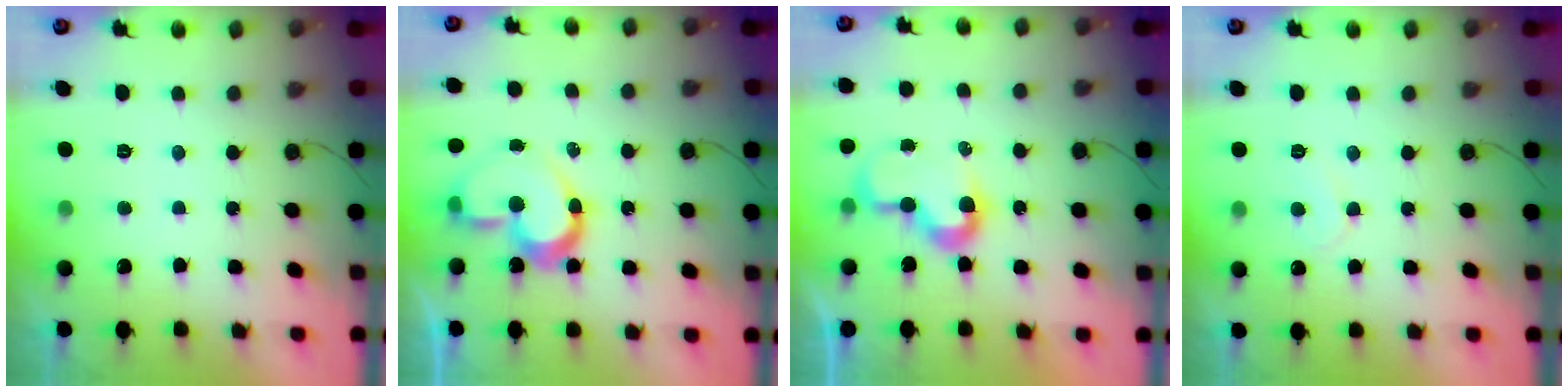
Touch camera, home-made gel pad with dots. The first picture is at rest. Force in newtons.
{"total": 13.1, "press": 13.0, "slide": 2.1}
{"total": 8.5, "press": 8.5, "slide": 0.1}
{"total": 5.9, "press": 5.9, "slide": 0.4}